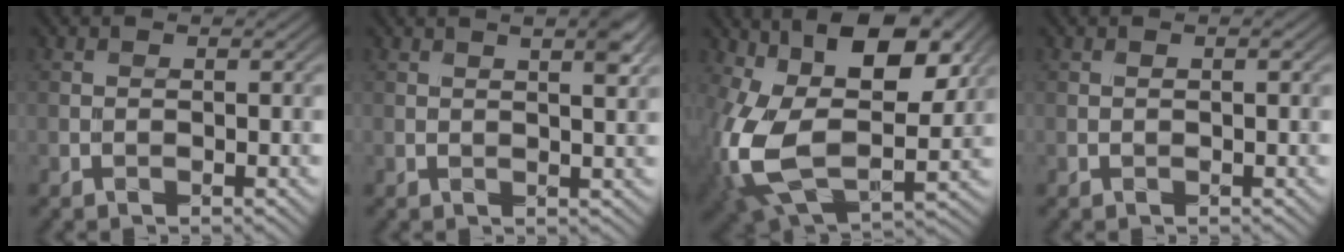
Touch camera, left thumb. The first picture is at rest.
{"total": 2.9, "force": [1.9, 0.2, 2.1], "torque": [-0.036, 0.001, 0.033]}
{"total": 15.8, "force": [2.6, 9.5, 12.3], "torque": [-0.276, -0.010, 0.044]}
{"total": 0.7, "force": [0.1, 0.1, 0.7], "torque": [-0.015, 0.001, 0.000]}